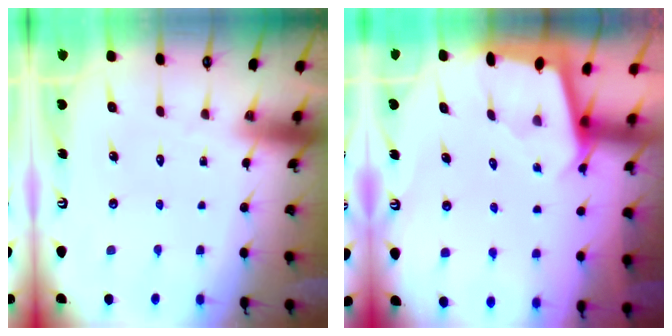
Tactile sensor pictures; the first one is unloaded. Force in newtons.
{"total": 1.9, "press": 1.9, "slide": 0.2}